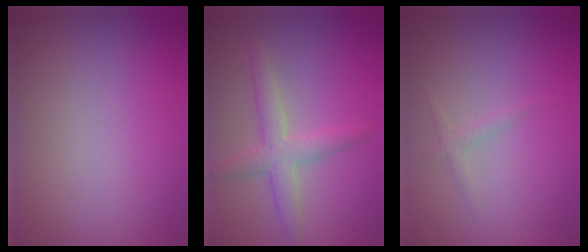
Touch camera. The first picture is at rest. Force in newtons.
{"total": 3.1, "press": 3.1, "slide": 0.1}
{"total": 0.8, "press": 0.8, "slide": 0.1}